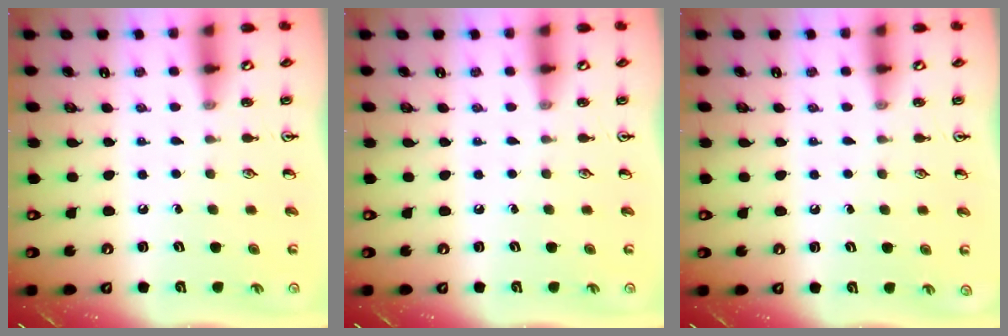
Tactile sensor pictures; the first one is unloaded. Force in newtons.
{"total": 0.0}
{"total": 0.0}